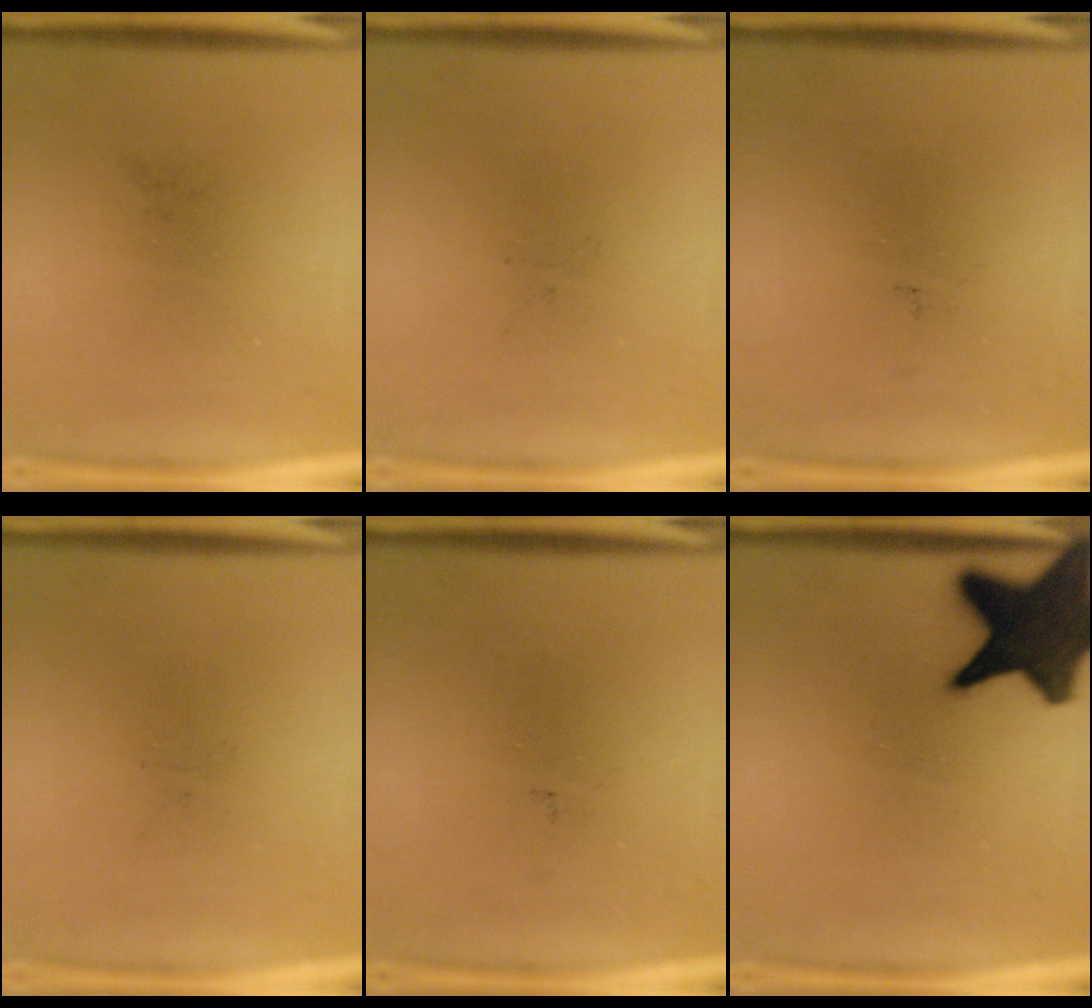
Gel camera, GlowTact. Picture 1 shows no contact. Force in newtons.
{"total": 0.0}
{"total": 0.0}
{"total": 0.0}
{"total": 0.0}
{"total": 18.0}